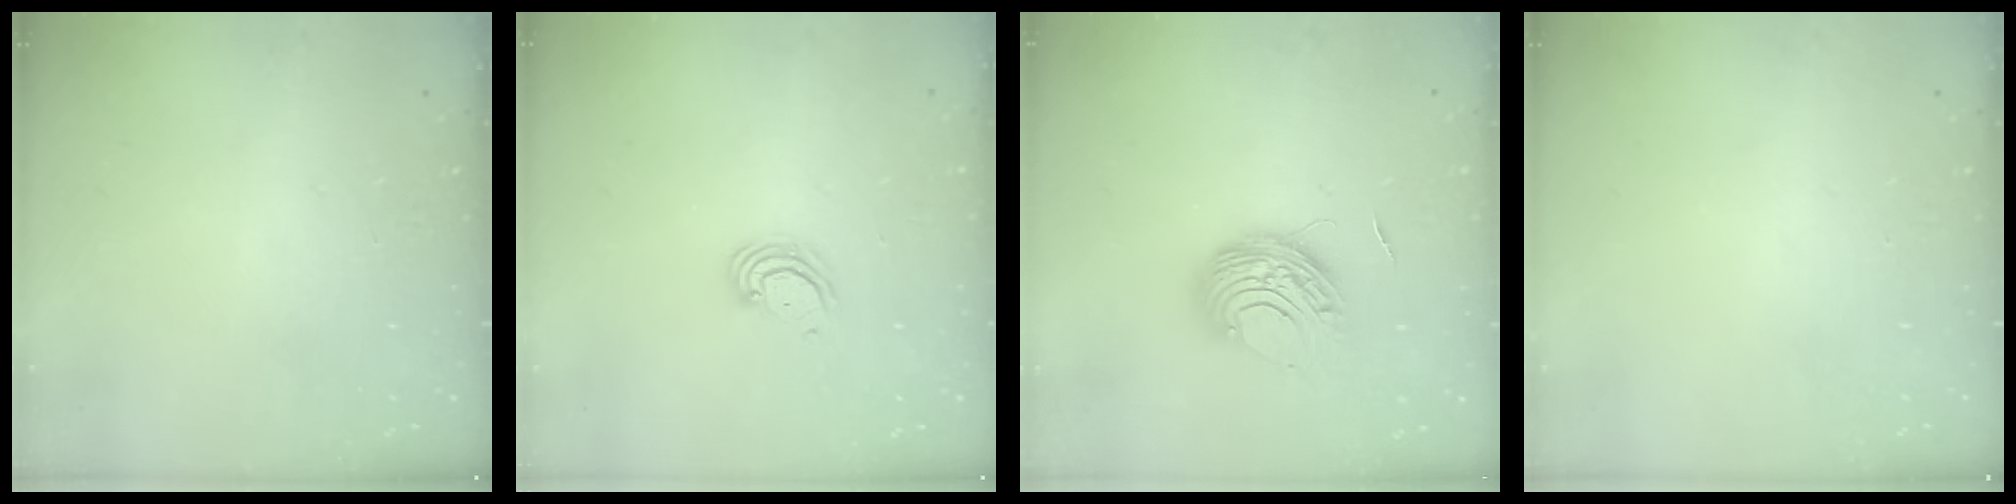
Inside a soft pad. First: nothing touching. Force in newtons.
{"total": 3.8, "press": 3.8, "slide": 0.3}
{"total": 9.1, "press": 9.1, "slide": 0.5}
{"total": 0.0}